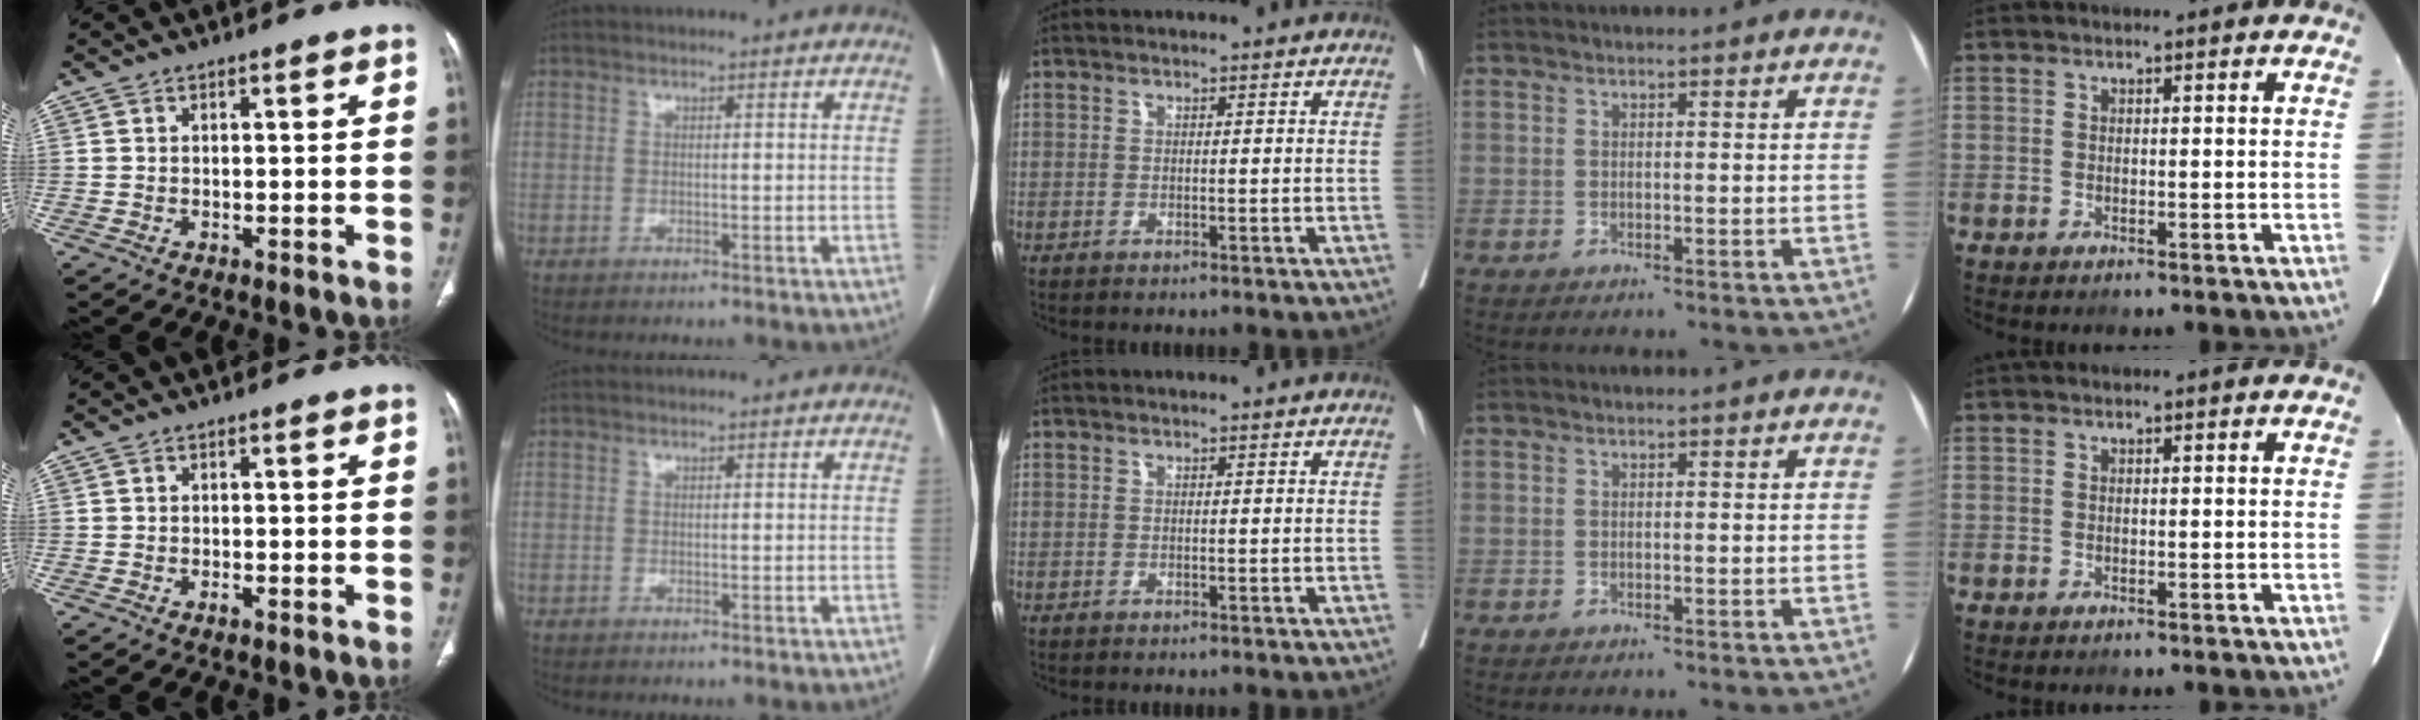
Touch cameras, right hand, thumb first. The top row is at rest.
{"thumb": {"total": 0.9, "force": [-0.6, 0.5, 0.5], "torque": [-0.003, 0.004, -0.012]}}